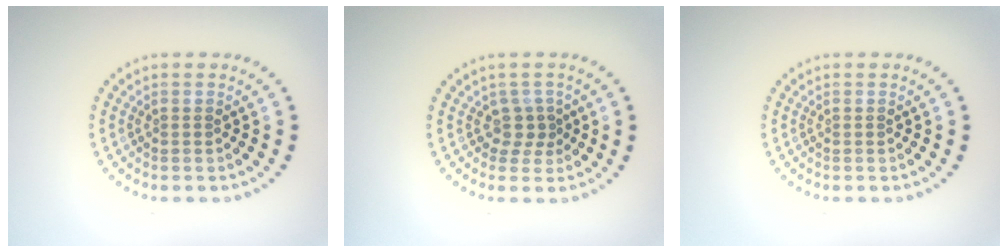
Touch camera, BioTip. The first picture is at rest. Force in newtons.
{"total": 1.8, "press": 1.2, "slide": 1.4}
{"total": 0.0}